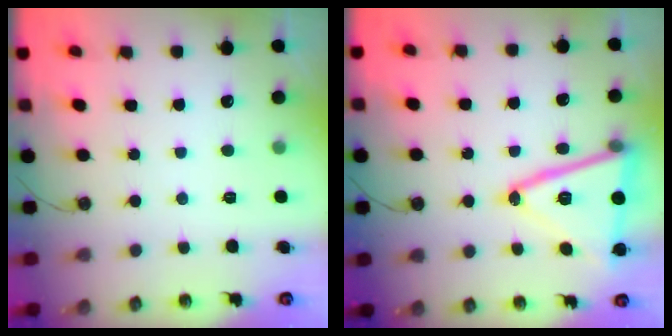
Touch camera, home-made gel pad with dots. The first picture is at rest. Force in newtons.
{"total": 19.4, "press": 19.1, "slide": 3.4}